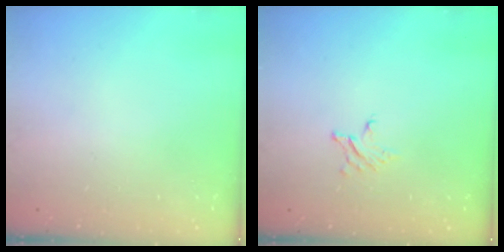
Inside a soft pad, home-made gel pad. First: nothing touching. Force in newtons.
{"total": 2.7, "press": 2.7, "slide": 0.3}